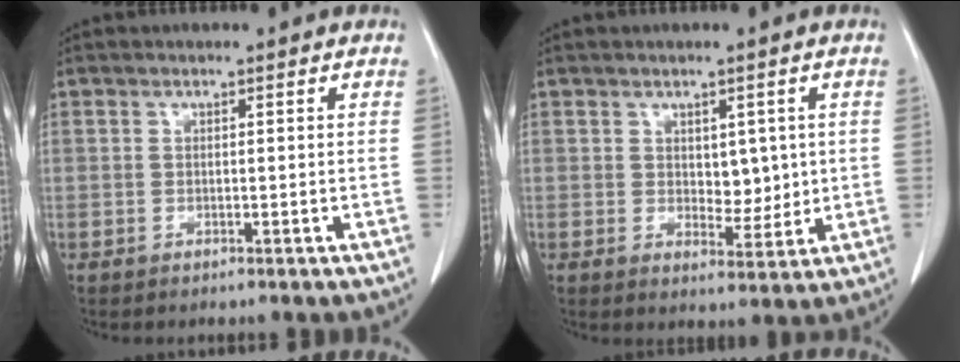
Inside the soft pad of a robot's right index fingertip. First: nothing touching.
{"total": 3.9, "force": [0.4, 2.3, 3.1], "torque": [-0.037, -0.007, 0.012]}